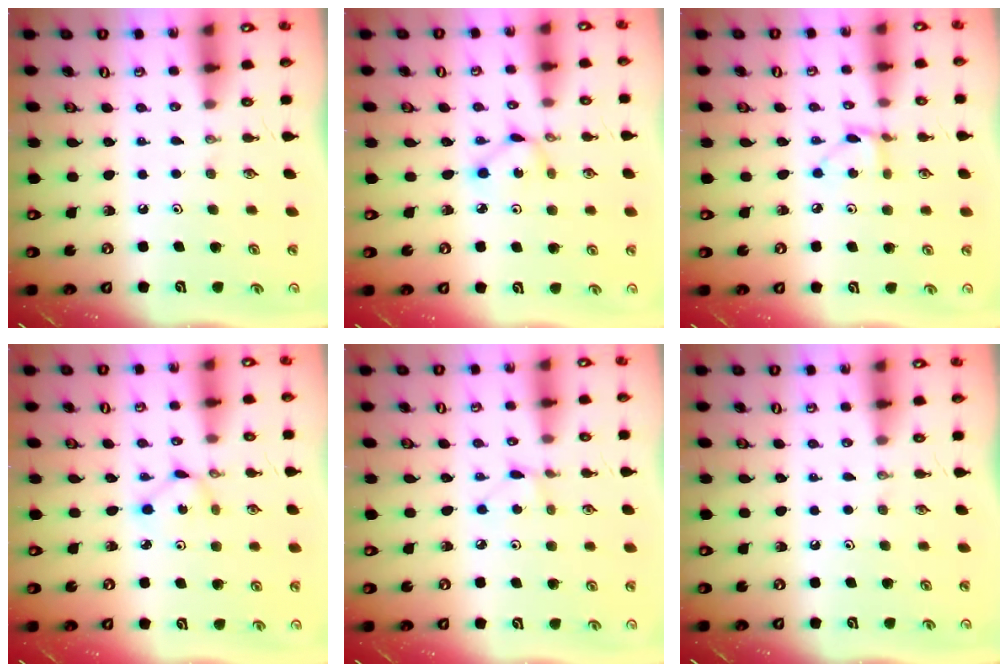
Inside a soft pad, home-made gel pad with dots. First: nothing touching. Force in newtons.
{"total": 2.3, "press": 2.3, "slide": 0.1}
{"total": 3.4, "press": 3.4, "slide": 0.4}
{"total": 1.6, "press": 1.6, "slide": 0.2}
{"total": 3.0, "press": 3.0, "slide": 0.4}
{"total": 0.0}